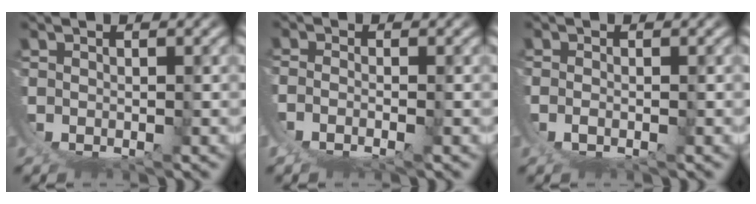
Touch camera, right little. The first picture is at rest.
{"total": 3.6, "force": [-0.1, 2.7, 2.4], "torque": [-0.069, -0.018, 0.003]}
{"total": 1.0, "force": [0.4, 0.3, 0.9], "torque": [-0.022, -0.003, 0.011]}